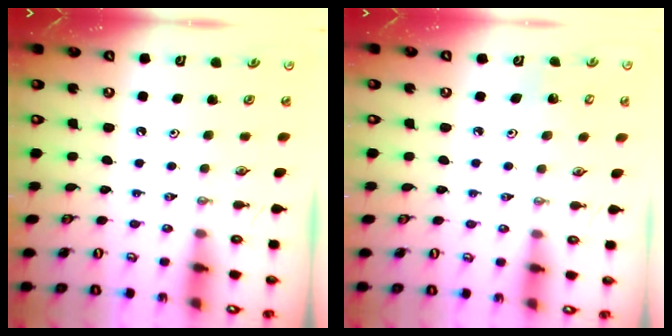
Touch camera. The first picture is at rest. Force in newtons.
{"total": 3.0, "press": 2.9, "slide": 0.3}